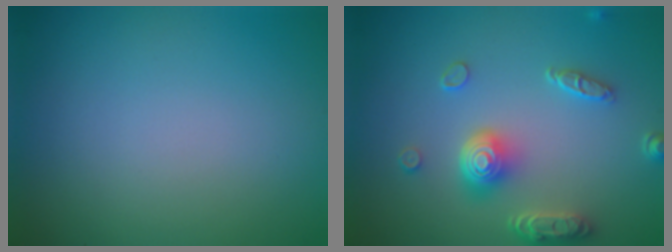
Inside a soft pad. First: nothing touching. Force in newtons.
{"total": 4.8, "press": 3.7, "slide": 3.0}